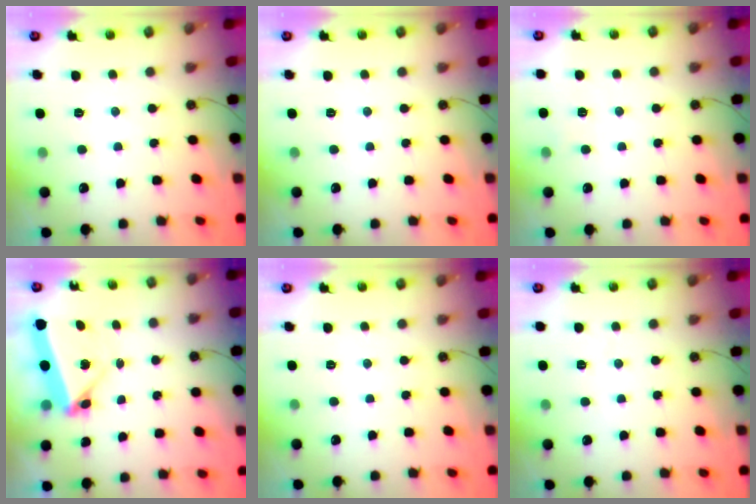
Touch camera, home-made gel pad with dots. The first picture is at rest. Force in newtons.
{"total": 0.0}
{"total": 2.9, "press": 2.9, "slide": 0.2}
{"total": 5.9, "press": 5.9, "slide": 0.2}
{"total": 0.0}
{"total": 3.0, "press": 3.0, "slide": 0.3}